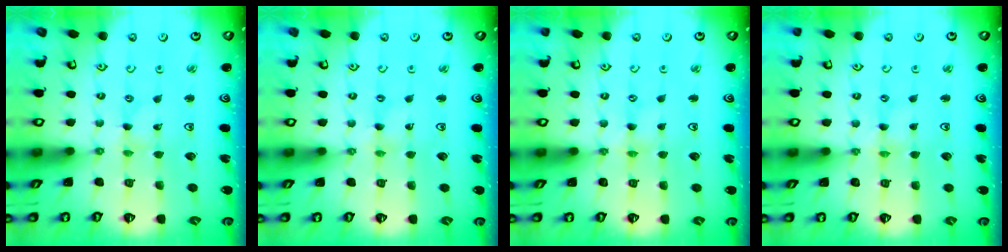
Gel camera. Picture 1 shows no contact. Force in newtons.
{"total": 0.0}
{"total": 0.0}
{"total": 0.0}